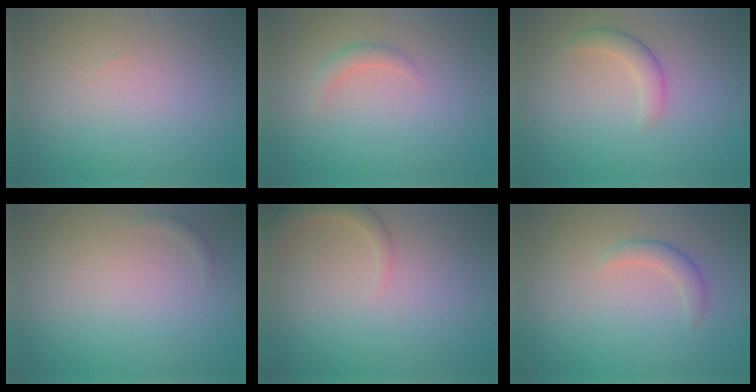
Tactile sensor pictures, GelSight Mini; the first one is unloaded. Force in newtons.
{"total": 1.3, "press": 1.3, "slide": 0.1}
{"total": 2.2, "press": 2.2, "slide": 0.1}
{"total": 0.6, "press": 0.6, "slide": 0.0}
{"total": 2.3, "press": 2.3, "slide": 0.3}
{"total": 1.8, "press": 1.8, "slide": 0.1}